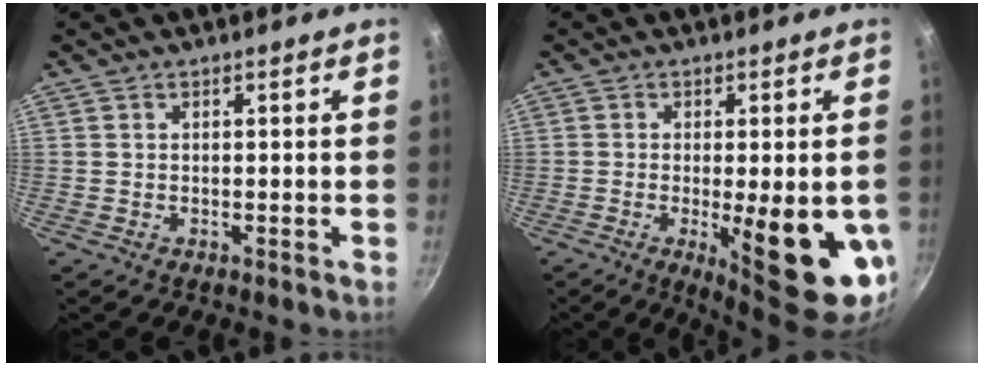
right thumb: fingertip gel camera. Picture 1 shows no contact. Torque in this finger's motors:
{"motor_torque": [2.47, 2.54, 1.63, -0.14, 0.48]}